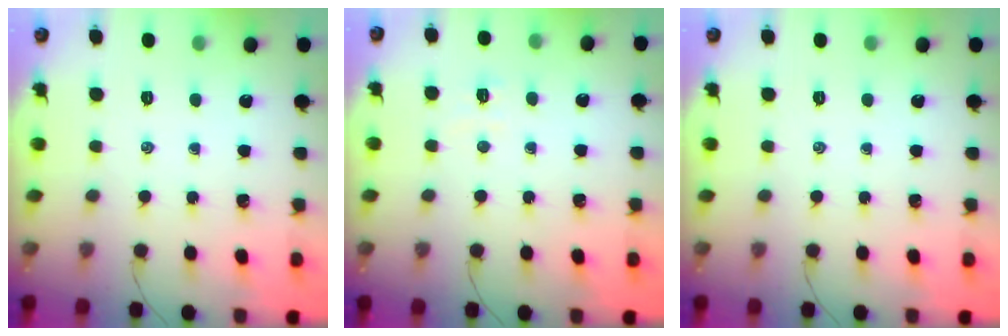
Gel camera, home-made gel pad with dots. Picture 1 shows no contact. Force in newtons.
{"total": 4.1, "press": 3.9, "slide": 1.0}
{"total": 0.0}